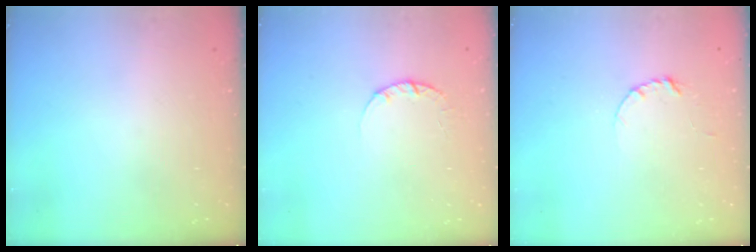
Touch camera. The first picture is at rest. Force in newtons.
{"total": 2.4, "press": 2.4, "slide": 0.3}
{"total": 3.5, "press": 3.5, "slide": 0.4}